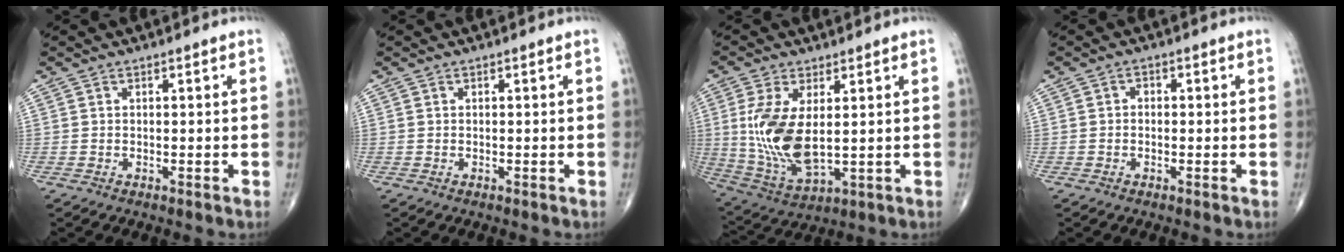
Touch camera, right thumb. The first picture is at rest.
{"total": 0.0}
{"total": 13.4, "force": [1.5, 6.4, 11.7], "torque": [-0.243, -0.016, 0.047]}
{"total": 1.1, "force": [-0.2, 0.9, 0.7], "torque": [-0.002, 0.005, -0.007]}